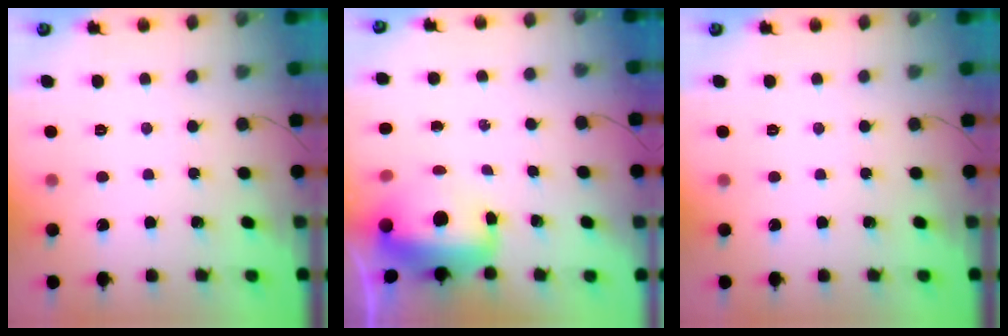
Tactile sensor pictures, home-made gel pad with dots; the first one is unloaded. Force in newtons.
{"total": 11.7, "press": 11.4, "slide": 2.7}
{"total": 0.0}